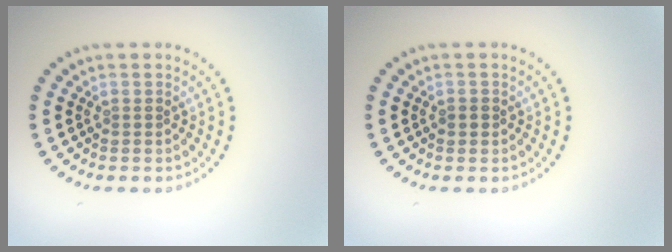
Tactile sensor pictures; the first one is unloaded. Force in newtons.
{"total": 0.8, "press": 0.8, "slide": 0.1}